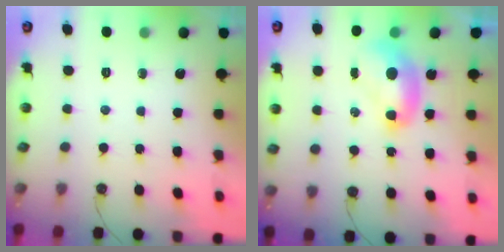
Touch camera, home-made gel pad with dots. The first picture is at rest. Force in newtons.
{"total": 2.1, "press": 2.1, "slide": 0.2}